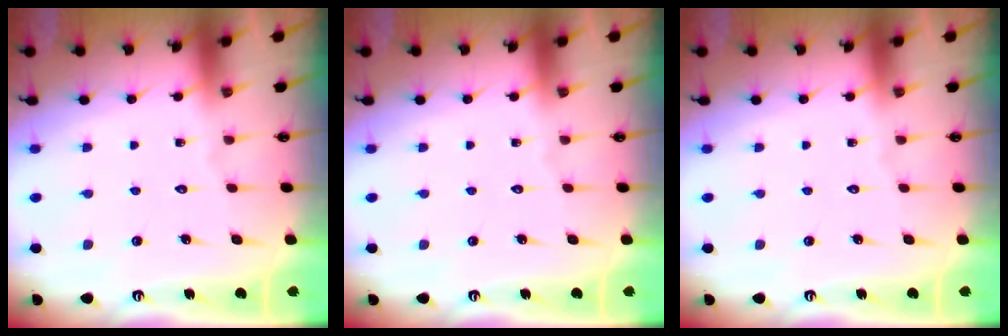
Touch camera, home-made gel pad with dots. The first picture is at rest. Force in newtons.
{"total": 0.0}
{"total": 0.0}